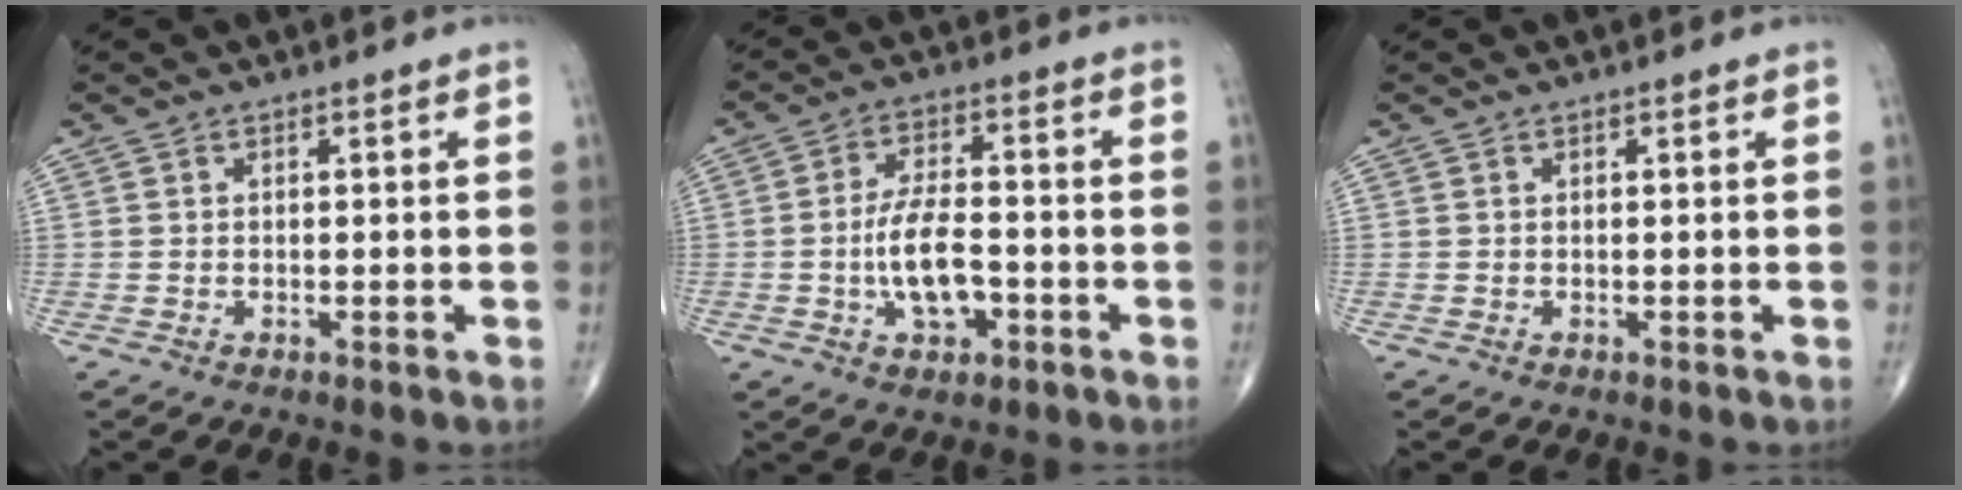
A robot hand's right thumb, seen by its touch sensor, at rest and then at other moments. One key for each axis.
{"total": 9.0, "fx": -2.2, "fy": 4.4, "fz": 7.6, "tx": -0.133, "ty": 0.018, "tz": -0.040}
{"total": 0.0}